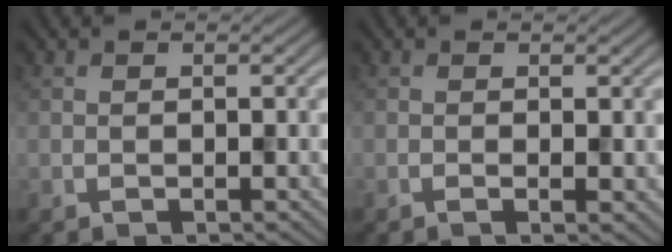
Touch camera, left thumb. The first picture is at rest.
{"total": 0.9, "force": [-0.1, 0.2, 0.9], "torque": [-0.009, 0.000, -0.003]}